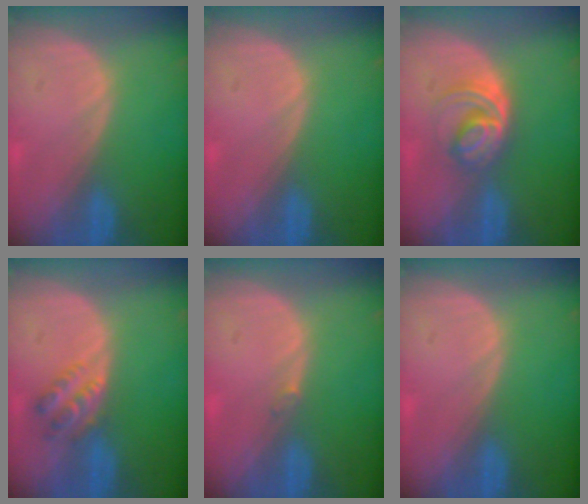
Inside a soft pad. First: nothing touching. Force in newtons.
{"total": 0.0}
{"total": 6.3, "press": 5.4, "slide": 3.2}
{"total": 4.6, "press": 3.8, "slide": 2.5}
{"total": 0.5, "press": 0.5, "slide": 0.1}
{"total": 0.0}